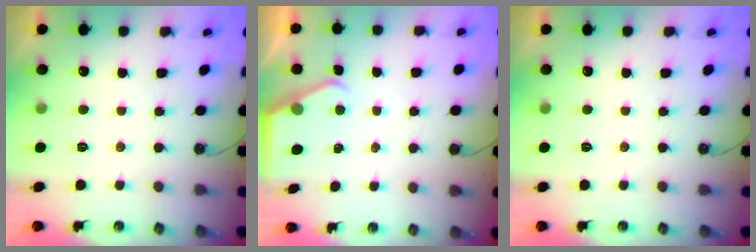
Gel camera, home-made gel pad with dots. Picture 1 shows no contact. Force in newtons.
{"total": 3.4, "press": 3.4, "slide": 0.5}
{"total": 0.0}